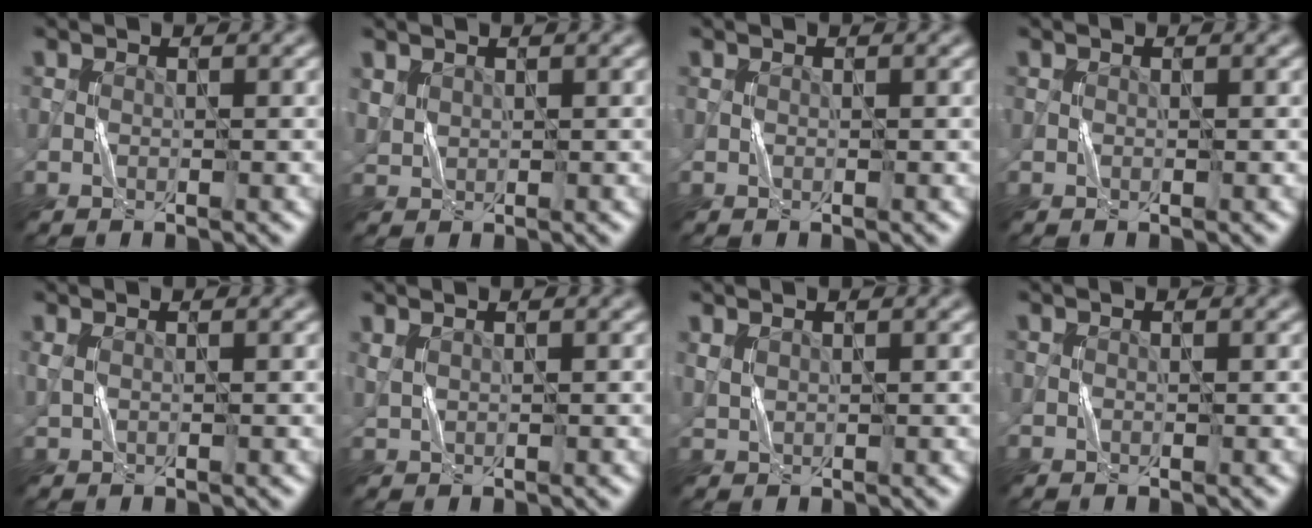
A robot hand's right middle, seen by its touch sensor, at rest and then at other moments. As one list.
[{"total": 1.0, "force": [0.7, 0.6, 0.3], "torque": [-0.009, -0.001, 0.020]}, {"total": 0.0}, {"total": 0.0}, {"total": 0.7, "force": [0.4, 0.1, 0.6], "torque": [-0.015, -0.002, 0.011]}, {"total": 1.0, "force": [0.9, 0.2, 0.5], "torque": [-0.016, -0.001, 0.021]}, {"total": 0.9, "force": [0.7, 0.4, 0.5], "torque": [-0.014, -0.001, 0.019]}, {"total": 0.0}]